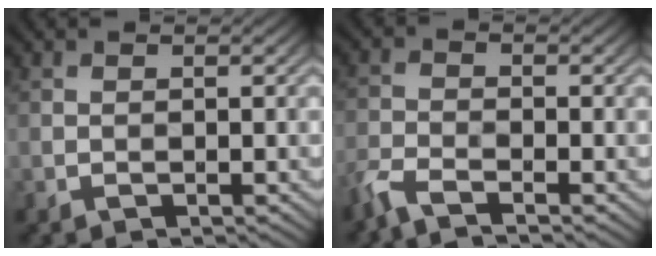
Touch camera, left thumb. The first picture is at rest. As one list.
[{"total": 4.0, "force": [-3.3, 1.0, 2.1], "torque": [-0.057, -0.014, -0.070]}]